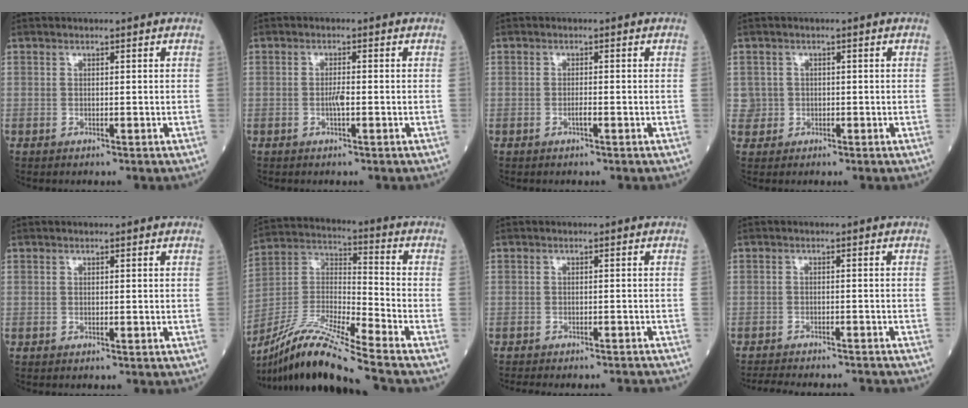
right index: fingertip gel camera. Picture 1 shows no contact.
{"total": 1.7, "force": [-0.4, 0.2, 1.6], "torque": [-0.033, 0.000, -0.009]}
{"total": 1.1, "force": [-0.5, 0.1, 1.0], "torque": [-0.019, 0.001, -0.010]}
{"total": 1.9, "force": [-0.1, 1.8, -0.3], "torque": [0.014, 0.008, -0.003]}
{"total": 0.0}
{"total": 17.2, "force": [-14.3, -0.8, 9.6], "torque": [-0.204, -0.011, -0.270]}
{"total": 8.8, "force": [-8.4, 0.6, 2.4], "torque": [-0.024, -0.006, -0.103]}
{"total": 11.1, "force": [-10.5, 1.3, 3.3], "torque": [-0.053, -0.002, -0.142]}